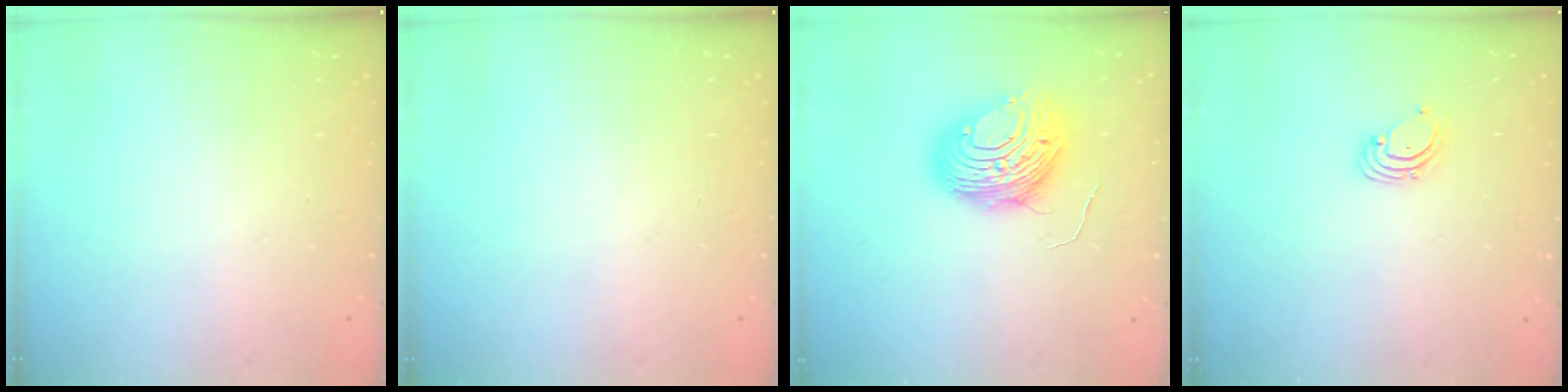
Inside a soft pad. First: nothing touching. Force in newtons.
{"total": 0.0}
{"total": 11.8, "press": 11.7, "slide": 1.2}
{"total": 1.6, "press": 1.6, "slide": 0.1}